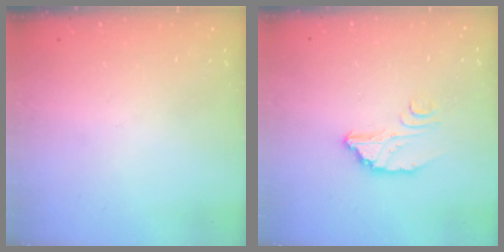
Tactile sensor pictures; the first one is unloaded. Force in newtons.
{"total": 3.9, "press": 3.9, "slide": 0.2}